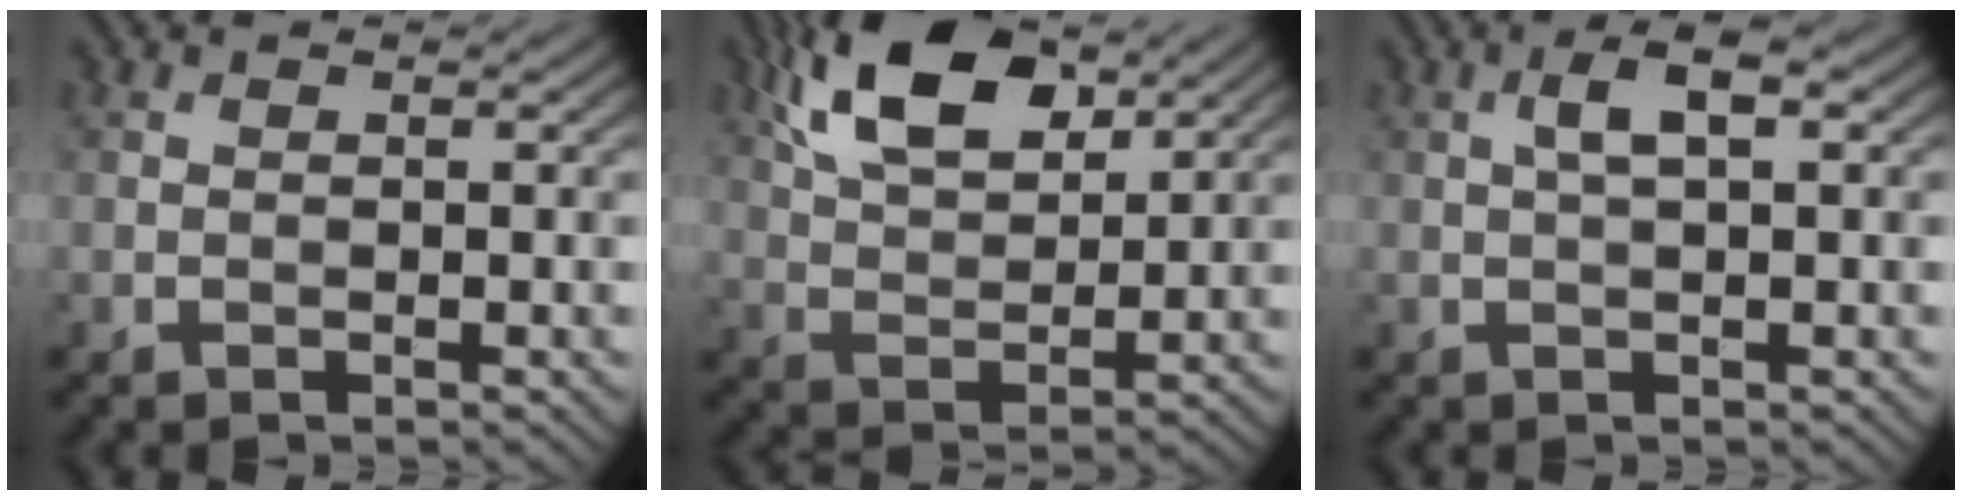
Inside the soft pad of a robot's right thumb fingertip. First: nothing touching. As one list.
[{"total": 11.3, "force": [6.5, 5.2, 7.6], "torque": [-0.168, 0.013, 0.125]}, {"total": 3.4, "force": [0.9, 1.0, 3.2], "torque": [-0.060, 0.010, 0.014]}]